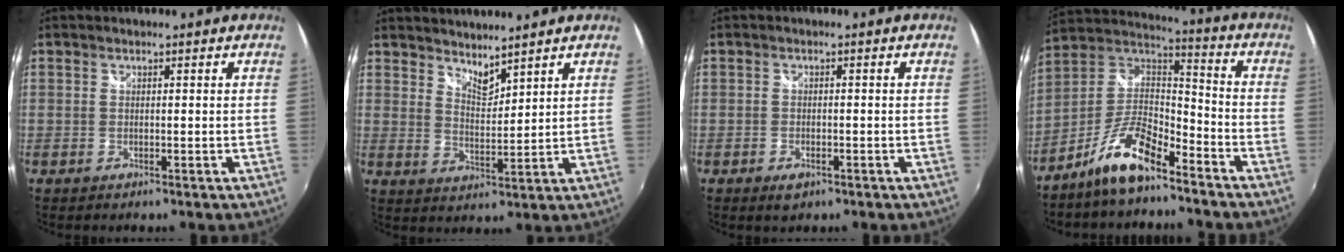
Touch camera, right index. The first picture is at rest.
{"total": 4.6, "force": [4.2, 1.0, 1.5], "torque": [-0.020, -0.006, 0.073]}
{"total": 2.4, "force": [-1.5, 1.4, 1.3], "torque": [-0.028, -0.005, -0.024]}
{"total": 12.2, "force": [-8.3, 3.8, 8.1], "torque": [-0.182, 0.013, -0.158]}